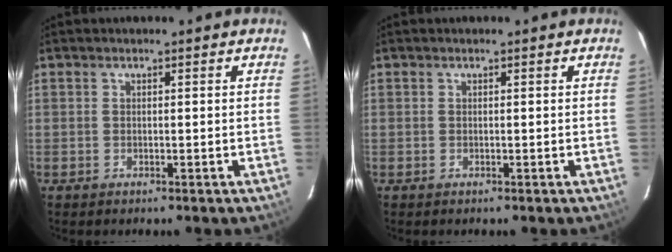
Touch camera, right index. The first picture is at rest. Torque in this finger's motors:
{"motor_torque": [0.14, 0.19, -0.03, 0.00]}